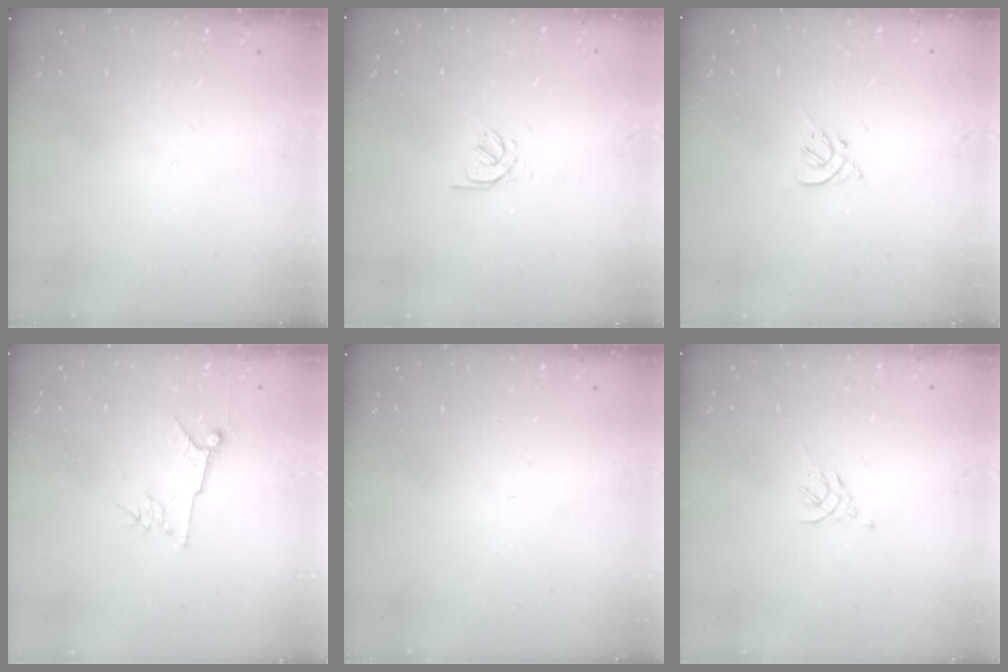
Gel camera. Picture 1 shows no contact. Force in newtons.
{"total": 2.6, "press": 2.5, "slide": 0.7}
{"total": 2.7, "press": 2.6, "slide": 0.7}
{"total": 6.6, "press": 6.5, "slide": 1.1}
{"total": 0.0}
{"total": 1.9, "press": 1.8, "slide": 0.5}